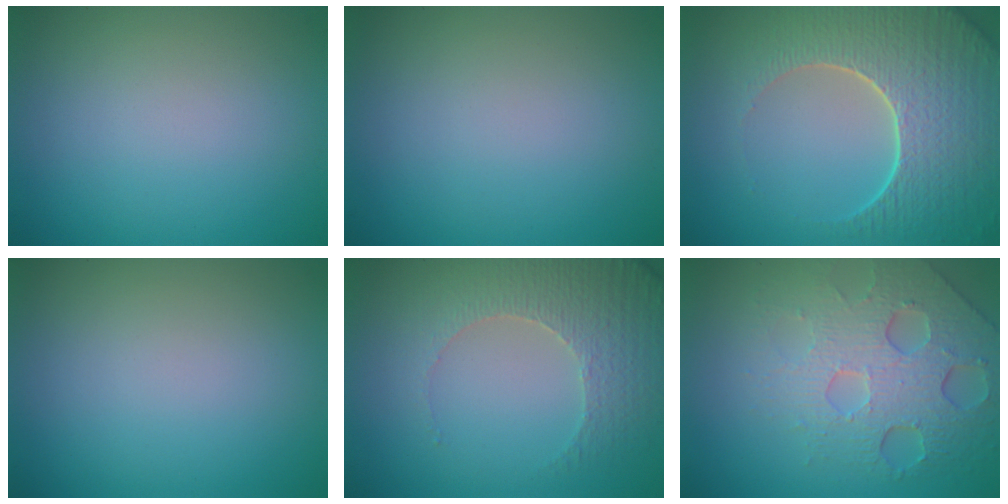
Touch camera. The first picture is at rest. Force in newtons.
{"total": 0.0}
{"total": 8.0, "press": 6.2, "slide": 5.2}
{"total": 0.0}
{"total": 3.9, "press": 3.8, "slide": 1.0}
{"total": 7.3, "press": 5.1, "slide": 5.2}